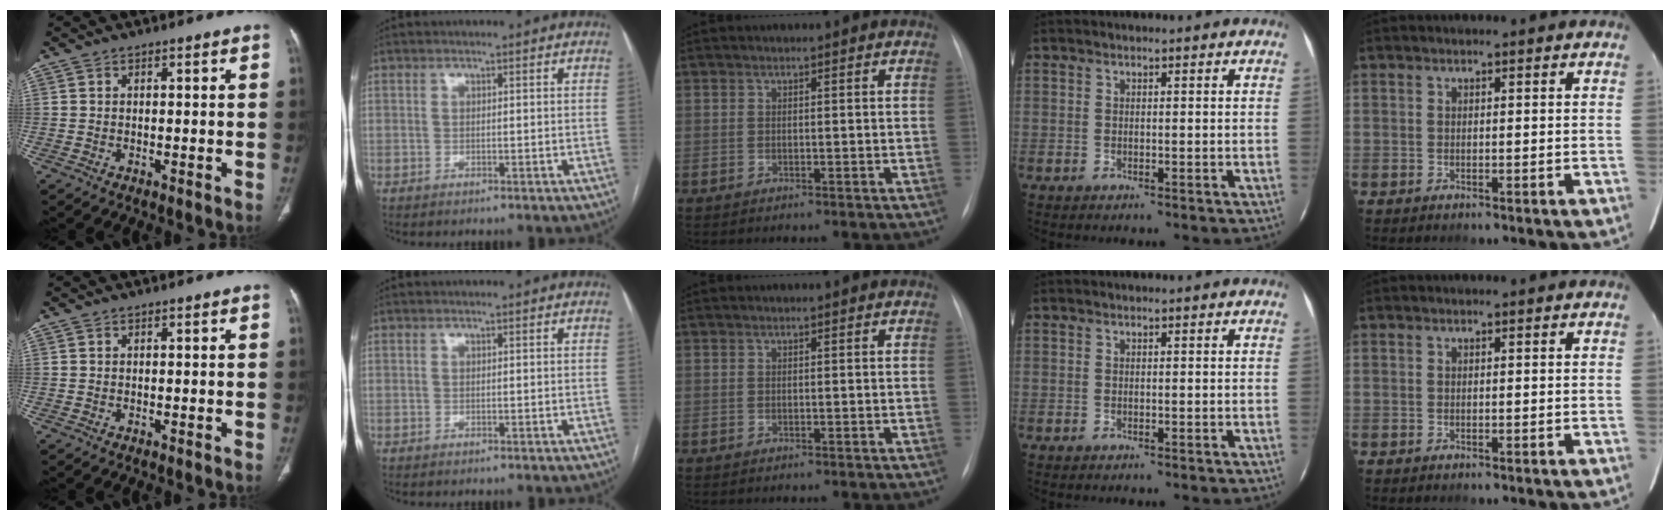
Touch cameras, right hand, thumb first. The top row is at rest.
{}